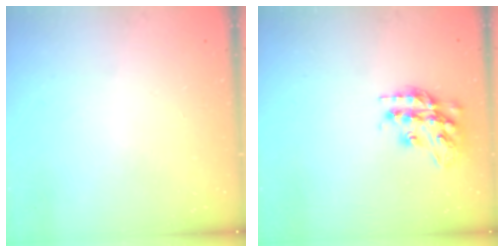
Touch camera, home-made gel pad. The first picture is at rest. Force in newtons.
{"total": 16.5, "press": 16.5, "slide": 1.0}